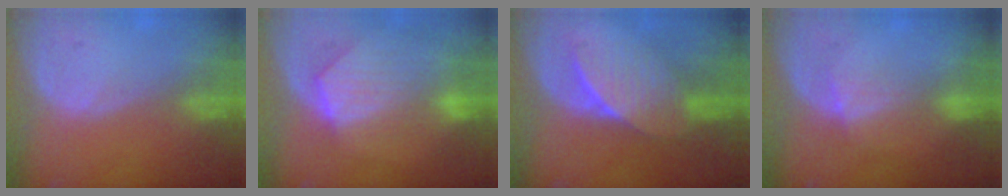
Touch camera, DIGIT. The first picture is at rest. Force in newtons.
{"total": 9.3, "press": 8.2, "slide": 4.3}
{"total": 7.4, "press": 6.6, "slide": 3.2}
{"total": 3.0, "press": 2.8, "slide": 1.1}